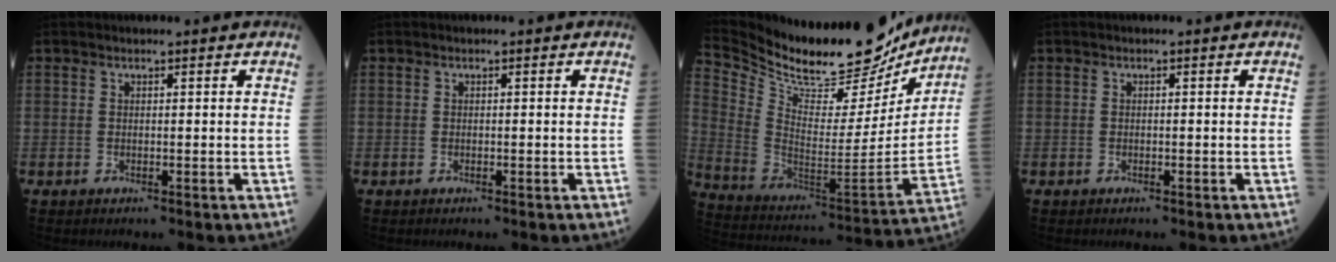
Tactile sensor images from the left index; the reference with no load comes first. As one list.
[{"total": 0.0}, {"total": 27.1, "force": [24.5, 6.2, 9.6], "torque": [-0.188, -0.051, 0.369]}, {"total": 0.0}]